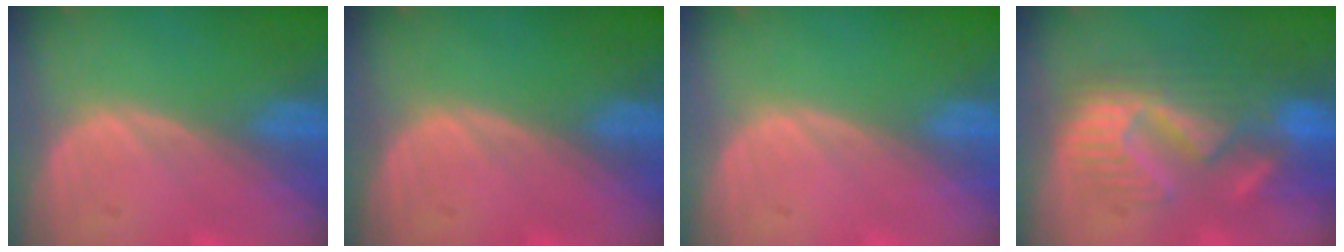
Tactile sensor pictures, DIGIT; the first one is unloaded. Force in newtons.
{"total": 0.0}
{"total": 0.0}
{"total": 11.0, "press": 9.8, "slide": 5.0}